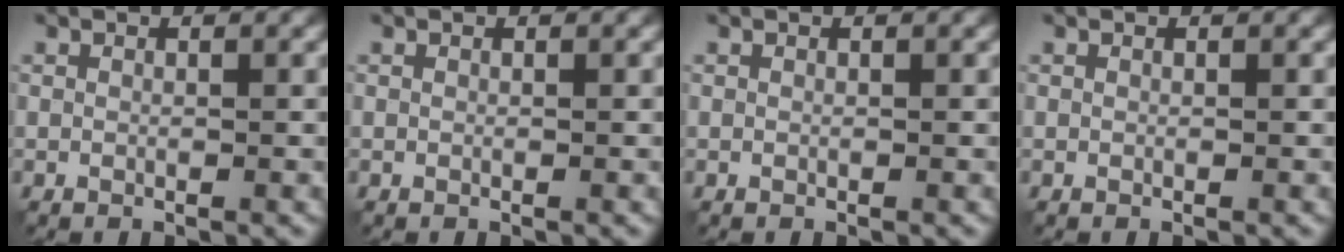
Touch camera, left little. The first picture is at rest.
{"total": 0.0}
{"total": 0.0}
{"total": 0.0}